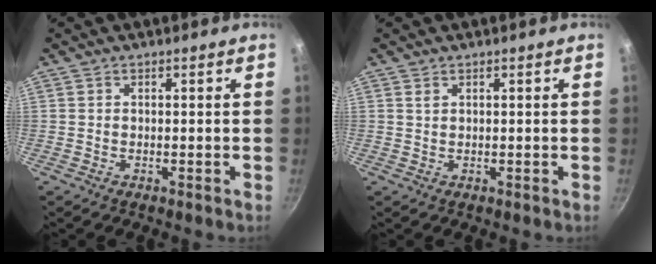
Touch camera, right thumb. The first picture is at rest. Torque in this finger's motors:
{"motor_torque": [0.35, 0.34, -0.18, 0.05, 0.02]}